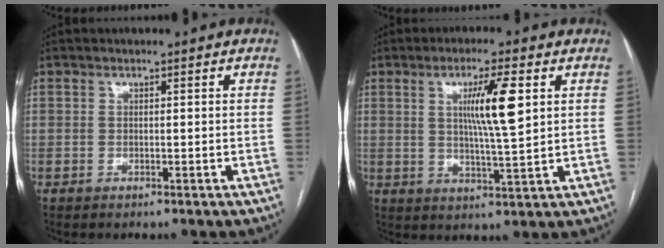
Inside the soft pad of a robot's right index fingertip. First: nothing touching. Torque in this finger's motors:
{"motor_torque": [0.70, 0.51, 0.21, 0.12]}